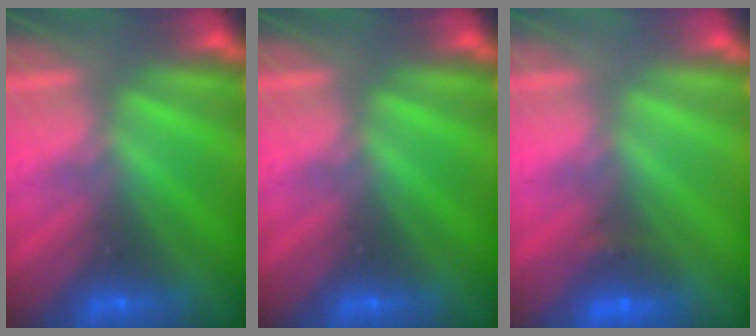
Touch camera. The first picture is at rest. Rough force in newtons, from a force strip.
{"total": 0.0}
{"total": 2.0}